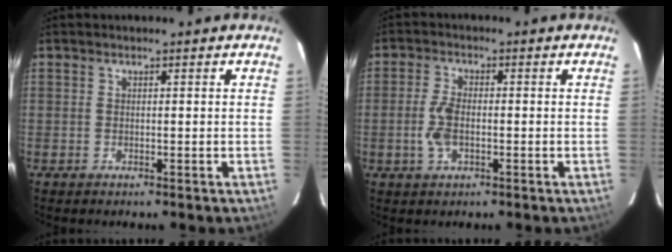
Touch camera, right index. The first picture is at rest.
{"total": 4.7, "force": [-1.1, 2.5, 3.9], "torque": [-0.085, 0.002, -0.018]}